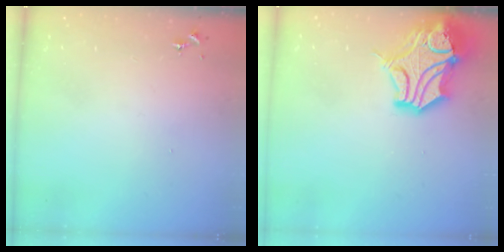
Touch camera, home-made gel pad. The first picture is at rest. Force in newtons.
{"total": 16.1, "press": 15.9, "slide": 2.4}